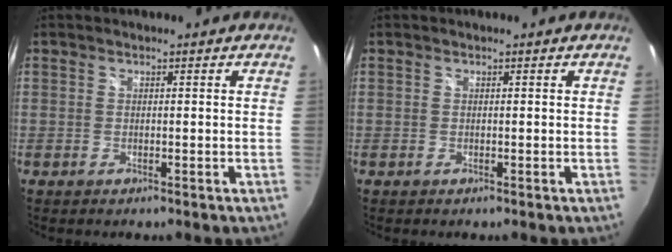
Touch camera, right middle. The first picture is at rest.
{"total": 0.0}